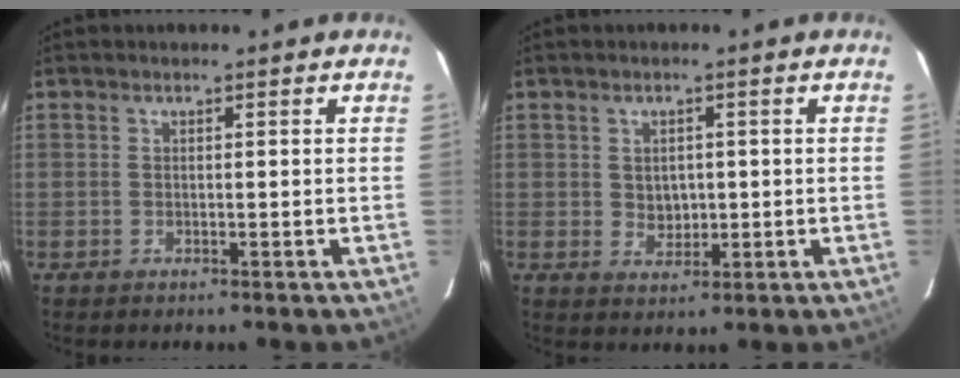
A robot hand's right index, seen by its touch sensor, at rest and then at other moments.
{"total": 3.4, "force": [0.1, 3.0, 1.7], "torque": [-0.026, 0.001, 0.008]}